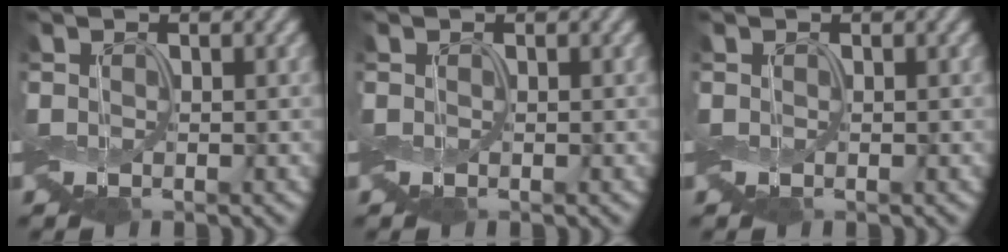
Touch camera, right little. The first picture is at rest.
{"total": 0.0}
{"total": 0.0}